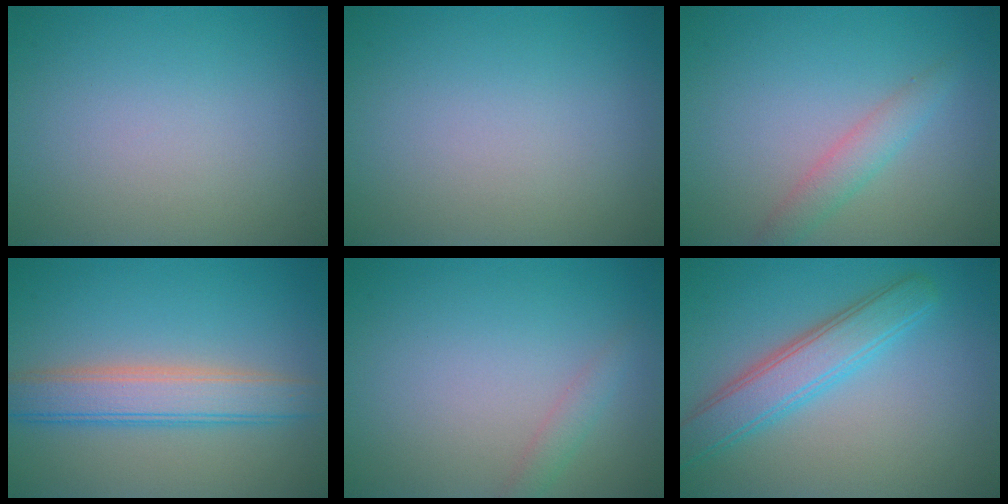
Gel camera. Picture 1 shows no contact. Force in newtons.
{"total": 0.0}
{"total": 2.1, "press": 2.1, "slide": 0.0}
{"total": 4.9, "press": 4.9, "slide": 0.3}
{"total": 1.3, "press": 1.3, "slide": 0.0}
{"total": 4.5, "press": 4.5, "slide": 0.1}